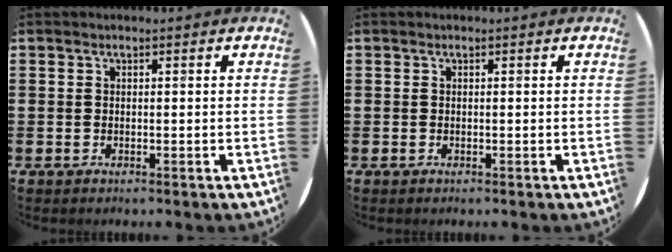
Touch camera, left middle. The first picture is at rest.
{"total": 0.0}